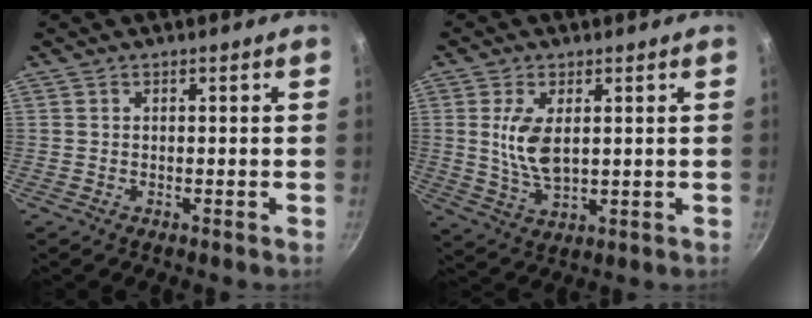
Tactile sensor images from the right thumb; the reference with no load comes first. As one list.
[{"total": 7.6, "force": [1.7, 3.5, 6.6], "torque": [-0.125, -0.016, 0.040]}]